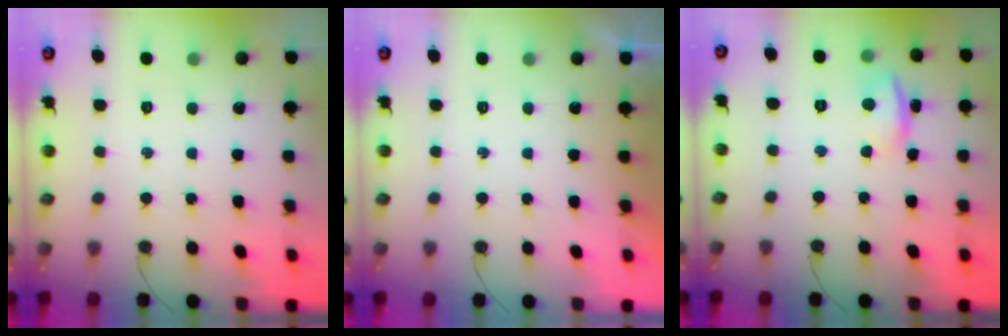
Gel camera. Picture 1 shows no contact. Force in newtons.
{"total": 0.0}
{"total": 7.8, "press": 2.9, "slide": 7.2}